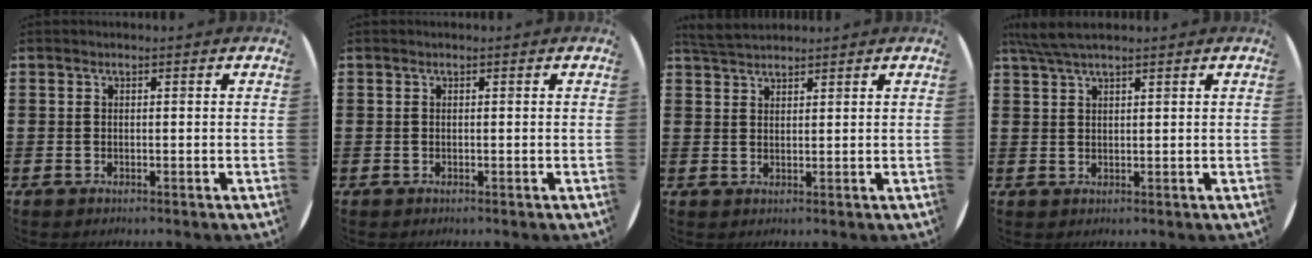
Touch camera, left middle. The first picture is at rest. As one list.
[{"total": 0.0}, {"total": 3.2, "force": [3.0, 0.6, 0.8], "torque": [-0.023, -0.002, 0.058]}, {"total": 3.4, "force": [2.8, 0.4, 1.8], "torque": [-0.042, 0.002, 0.052]}]